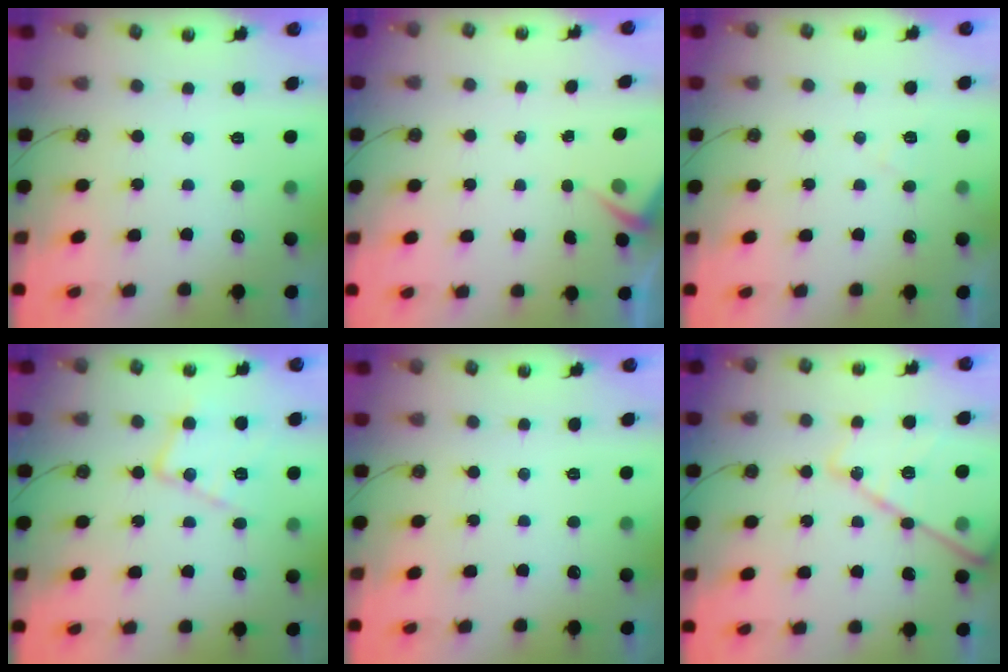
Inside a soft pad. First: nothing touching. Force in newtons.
{"total": 2.9, "press": 2.9, "slide": 0.4}
{"total": 5.4, "press": 5.4, "slide": 0.8}
{"total": 13.0, "press": 12.9, "slide": 1.3}
{"total": 0.0}
{"total": 17.5, "press": 17.5, "slide": 1.5}